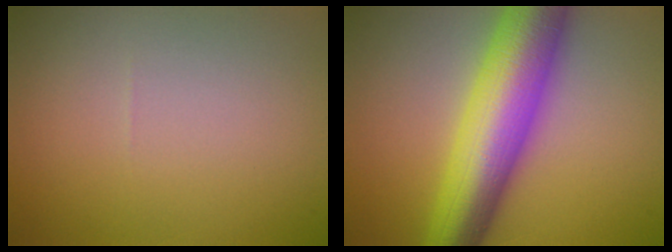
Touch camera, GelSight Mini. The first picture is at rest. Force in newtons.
{"total": 10.6, "press": 10.6, "slide": 0.1}